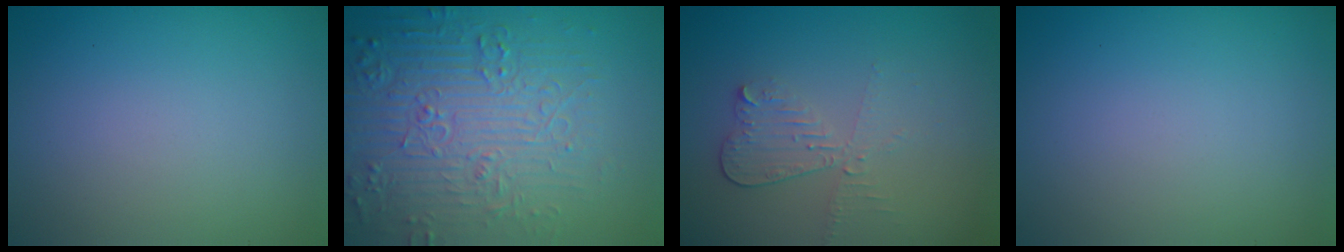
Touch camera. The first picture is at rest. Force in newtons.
{"total": 7.4, "press": 5.9, "slide": 4.6}
{"total": 2.5, "press": 2.3, "slide": 0.9}
{"total": 0.0}